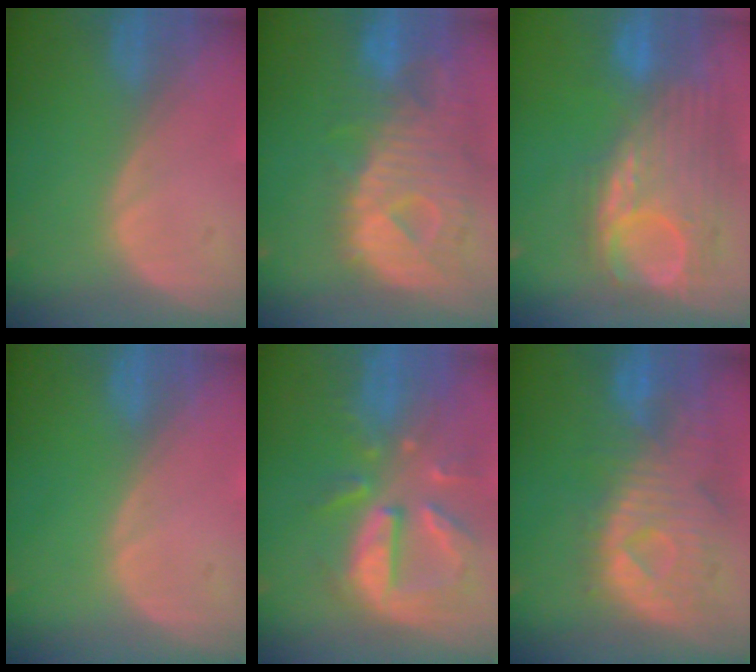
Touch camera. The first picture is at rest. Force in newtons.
{"total": 12.4, "press": 10.7, "slide": 6.3}
{"total": 11.5, "press": 10.4, "slide": 4.9}
{"total": 0.0}
{"total": 10.8, "press": 9.5, "slide": 5.1}
{"total": 11.1, "press": 9.7, "slide": 5.5}